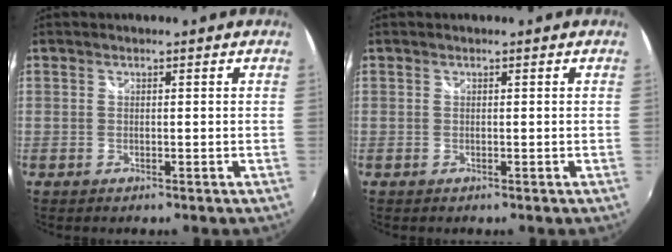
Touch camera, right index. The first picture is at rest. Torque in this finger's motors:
{"motor_torque": [0.00, 0.00, -0.03, 0.00]}